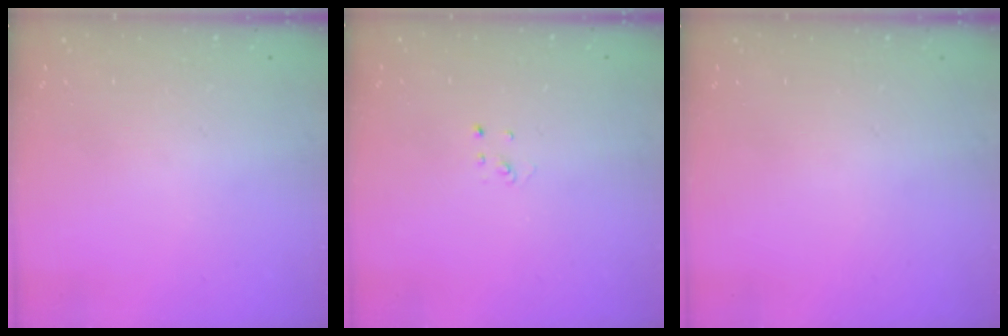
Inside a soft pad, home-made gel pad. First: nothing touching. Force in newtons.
{"total": 2.0, "press": 2.0, "slide": 0.1}
{"total": 0.0}